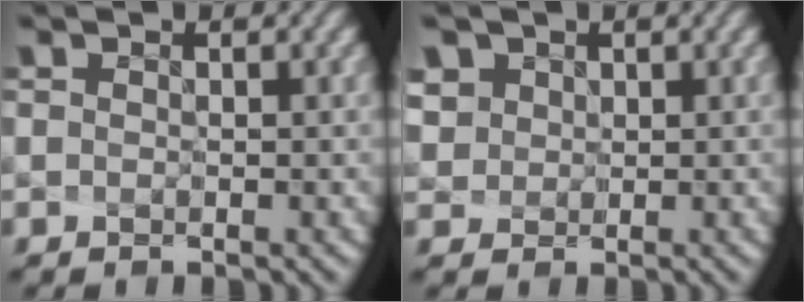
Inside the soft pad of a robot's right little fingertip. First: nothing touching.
{"total": 5.9, "force": [3.7, 4.0, 2.1], "torque": [-0.068, -0.002, 0.077]}